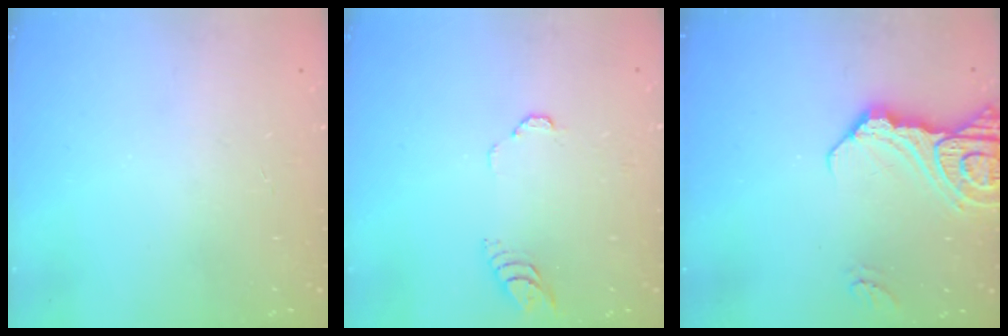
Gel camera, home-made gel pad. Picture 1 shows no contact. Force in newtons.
{"total": 3.9, "press": 3.9, "slide": 0.3}
{"total": 13.9, "press": 13.9, "slide": 1.5}